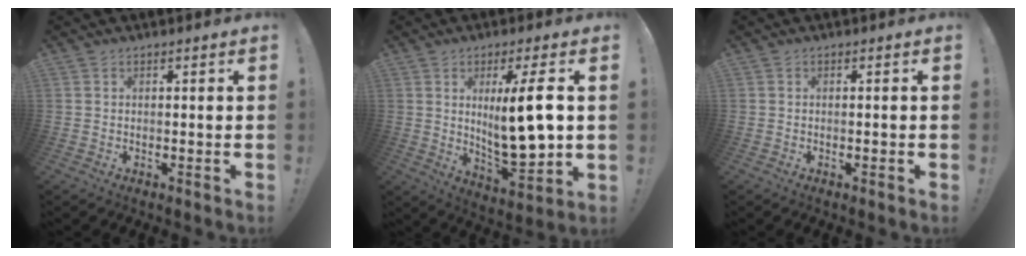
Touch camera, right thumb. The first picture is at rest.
{"total": 16.1, "force": [2.9, 3.5, 15.5], "torque": [-0.260, -0.027, 0.035]}
{"total": 0.7, "force": [-0.4, 0.0, 0.6], "torque": [-0.012, 0.002, -0.006]}